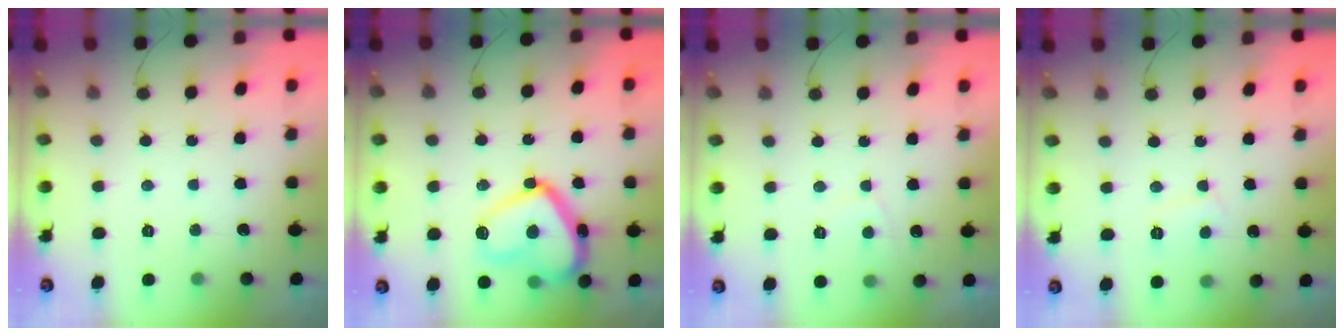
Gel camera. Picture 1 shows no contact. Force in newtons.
{"total": 18.3, "press": 18.2, "slide": 1.5}
{"total": 1.6, "press": 1.5, "slide": 0.6}
{"total": 4.6, "press": 4.6, "slide": 0.4}